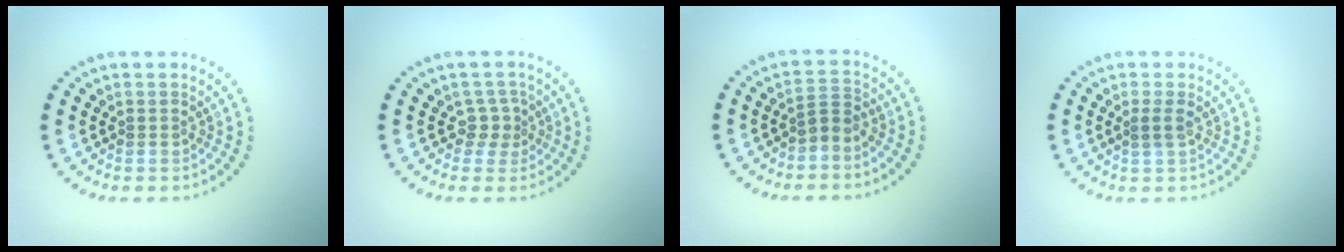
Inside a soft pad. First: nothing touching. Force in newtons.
{"total": 1.8, "press": 1.2, "slide": 1.3}
{"total": 1.7, "press": 1.2, "slide": 1.2}
{"total": 0.9, "press": 0.7, "slide": 0.6}